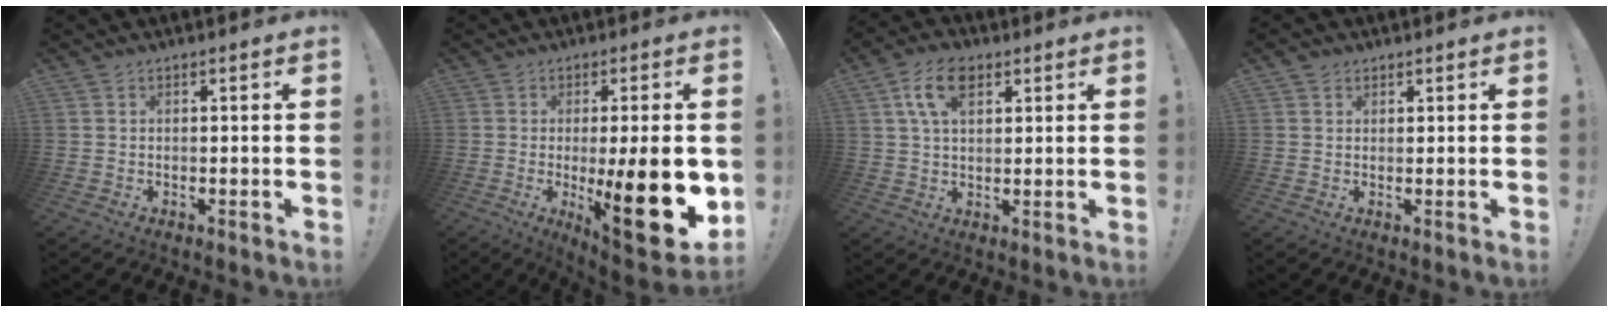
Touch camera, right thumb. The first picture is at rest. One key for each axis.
{"total": 19.9, "fx": -3.1, "fy": 4.1, "fz": 19.2, "tx": -0.272, "ty": -0.010, "tz": -0.037}
{"total": 9.6, "fx": 4.1, "fy": 5.3, "fz": 6.8, "tx": -0.117, "ty": 0.004, "tz": 0.077}
{"total": 1.6, "fx": 1.0, "fy": 1.2, "fz": 0.4, "tx": 0.000, "ty": -0.004, "tz": 0.016}